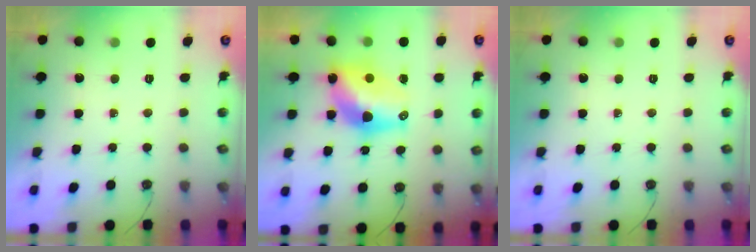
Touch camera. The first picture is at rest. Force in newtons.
{"total": 13.0, "press": 13.0, "slide": 1.1}
{"total": 0.0}